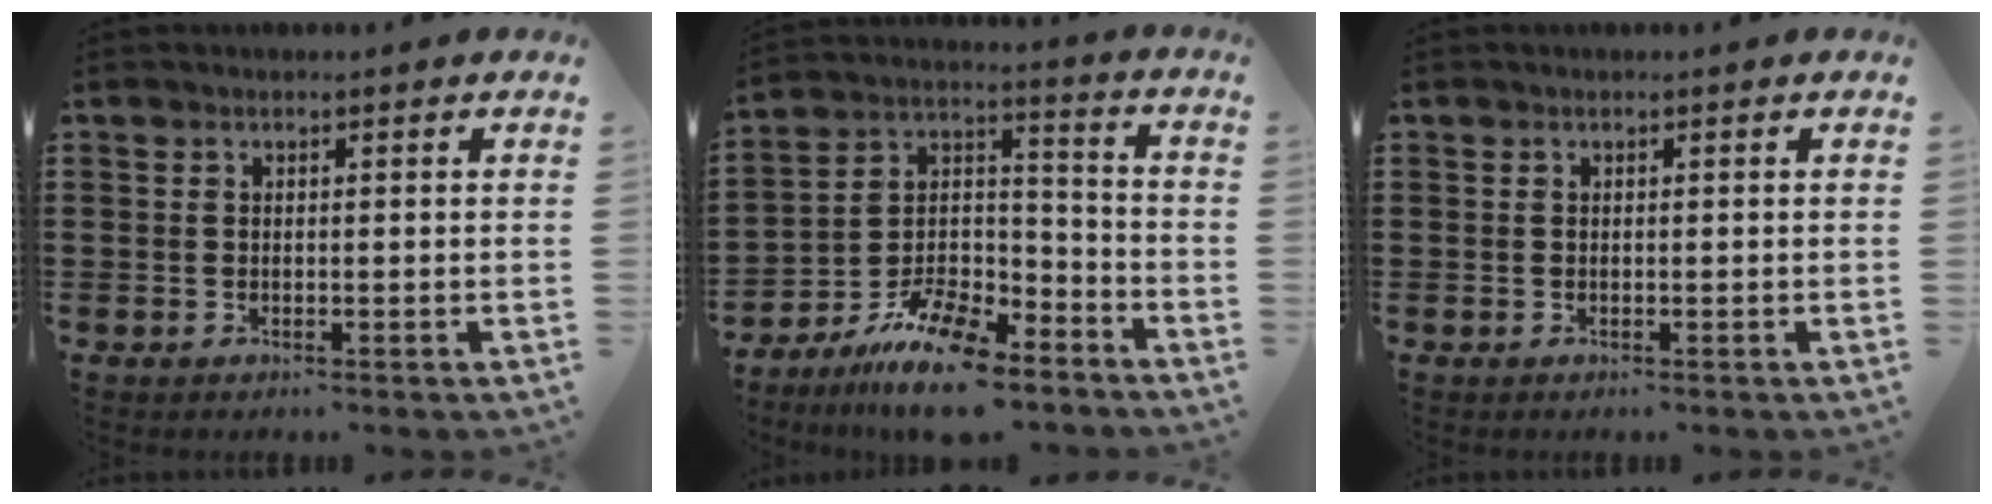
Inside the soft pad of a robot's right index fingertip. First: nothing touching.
{"total": 11.8, "force": [-9.4, 4.2, 5.7], "torque": [-0.109, 0.037, -0.180]}
{"total": 0.0}